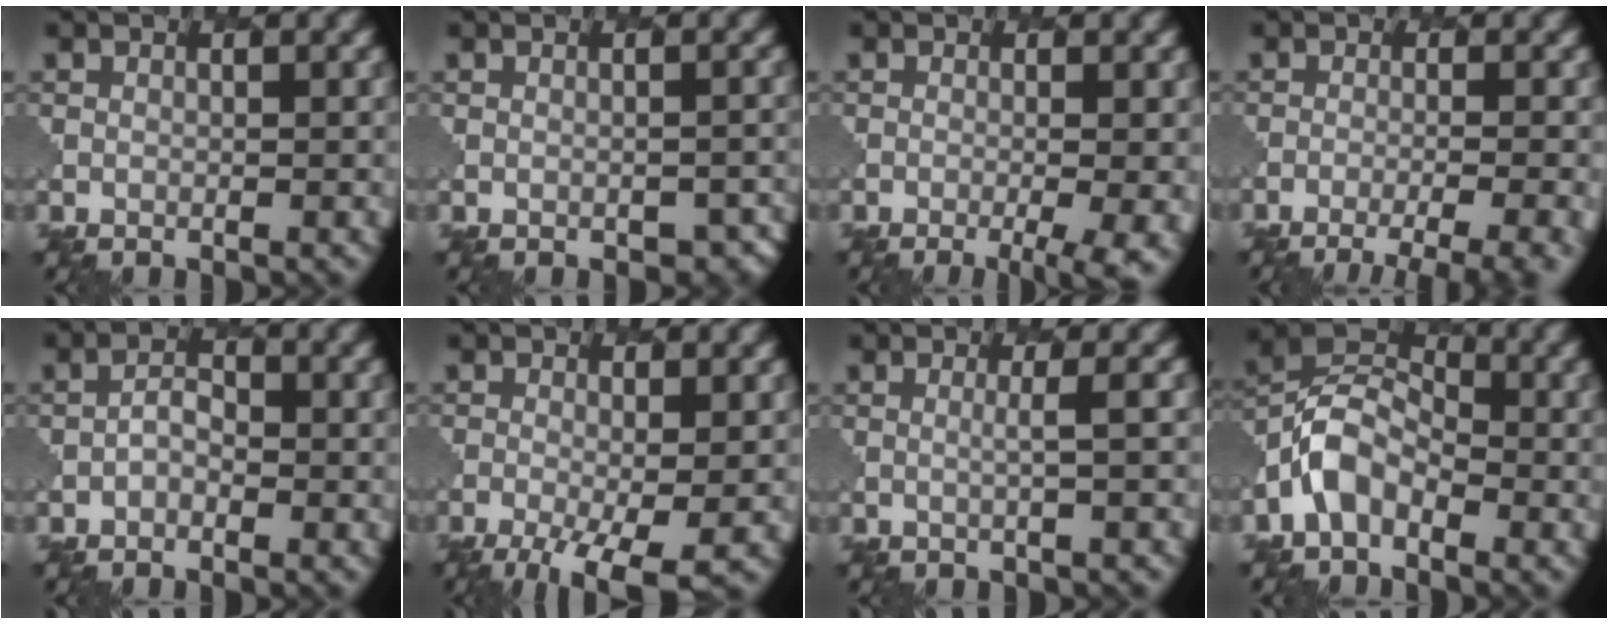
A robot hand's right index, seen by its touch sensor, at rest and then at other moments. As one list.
[{"total": 2.7, "force": [-1.7, 1.4, 1.5], "torque": [-0.020, -0.005, -0.008]}, {"total": 4.9, "force": [-1.6, 1.4, 4.4], "torque": [-0.051, -0.007, -0.019]}, {"total": 5.9, "force": [-3.7, 1.5, 4.2], "torque": [-0.045, -0.010, -0.052]}, {"total": 1.1, "force": [-0.5, 0.7, 0.7], "torque": [-0.015, 0.002, -0.012]}, {"total": 5.8, "force": [-2.7, 1.7, 4.8], "torque": [-0.089, -0.016, -0.042]}, {"total": 1.2, "force": [0.3, 0.2, 1.2], "torque": [-0.013, -0.002, -0.003]}, {"total": 4.7, "force": [-2.2, 3.1, 2.8], "torque": [-0.056, 0.008, -0.052]}]